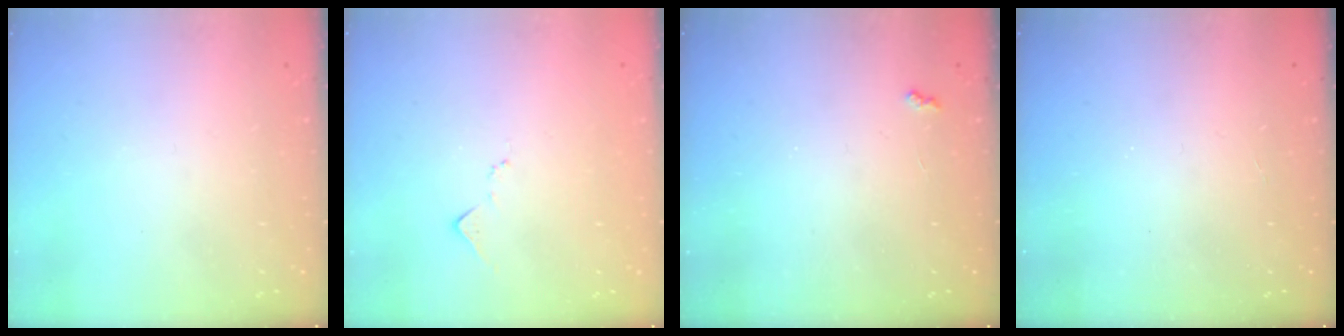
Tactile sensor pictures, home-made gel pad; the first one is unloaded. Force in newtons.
{"total": 7.2, "press": 7.2, "slide": 0.3}
{"total": 3.1, "press": 3.1, "slide": 0.5}
{"total": 2.1, "press": 2.1, "slide": 0.4}